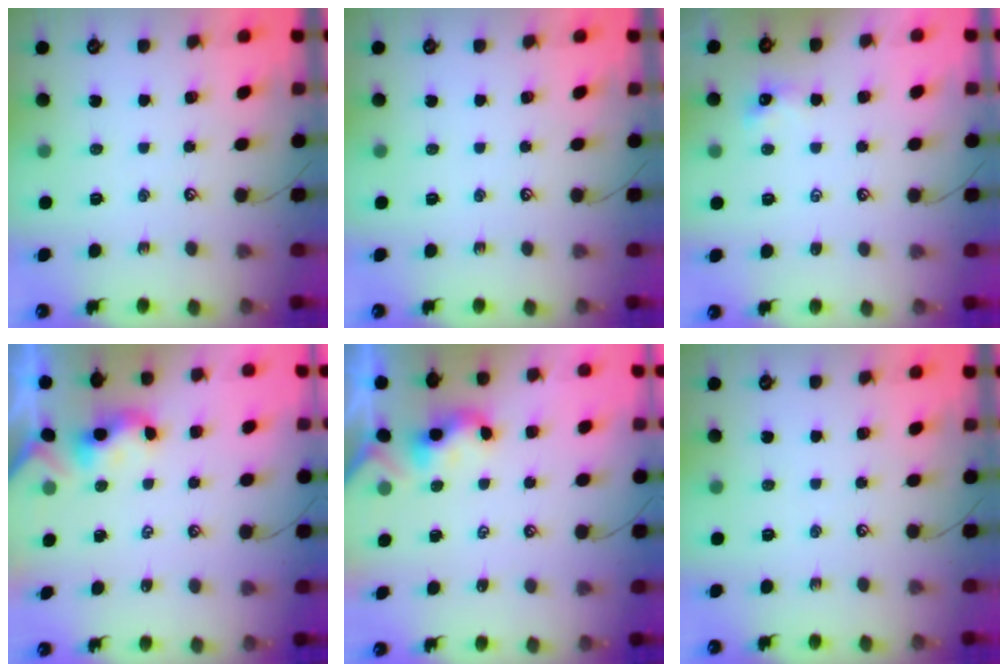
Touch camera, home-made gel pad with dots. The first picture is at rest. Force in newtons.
{"total": 0.0}
{"total": 2.5, "press": 2.4, "slide": 0.7}
{"total": 2.1, "press": 2.1, "slide": 0.3}
{"total": 2.4, "press": 2.4, "slide": 0.2}
{"total": 0.0}